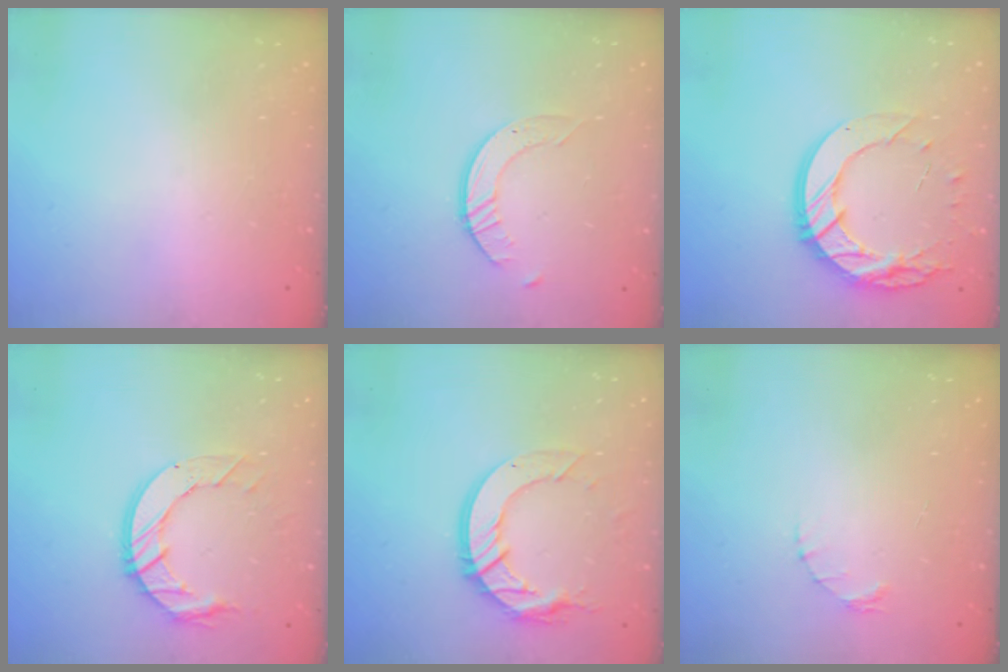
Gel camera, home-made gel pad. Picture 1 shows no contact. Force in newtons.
{"total": 2.5, "press": 2.5, "slide": 0.3}
{"total": 16.8, "press": 16.8, "slide": 1.2}
{"total": 11.0, "press": 11.0, "slide": 1.2}
{"total": 13.6, "press": 13.6, "slide": 1.2}
{"total": 1.6, "press": 1.5, "slide": 0.3}